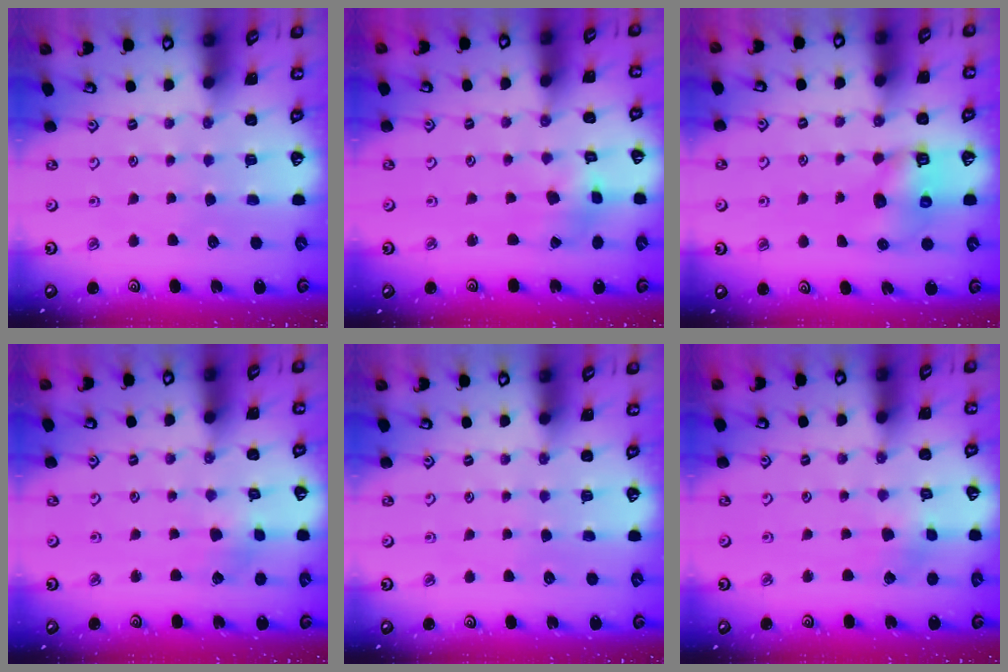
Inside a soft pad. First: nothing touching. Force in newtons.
{"total": 3.1, "press": 3.0, "slide": 0.8}
{"total": 6.8, "press": 6.8, "slide": 0.9}
{"total": 1.5, "press": 1.5, "slide": 0.2}
{"total": 0.0}
{"total": 2.4, "press": 2.4, "slide": 0.3}